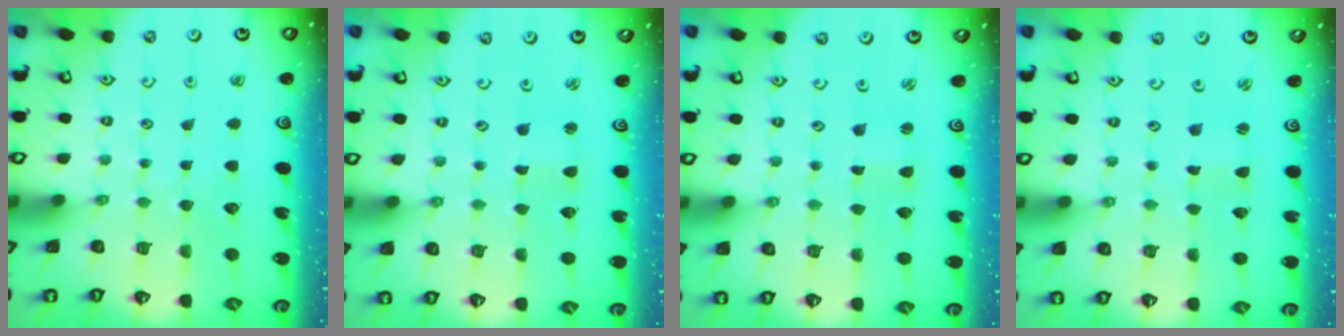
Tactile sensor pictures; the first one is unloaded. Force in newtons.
{"total": 1.9, "press": 1.9, "slide": 0.3}
{"total": 1.1, "press": 1.1, "slide": 0.2}
{"total": 0.5, "press": 0.5, "slide": 0.1}